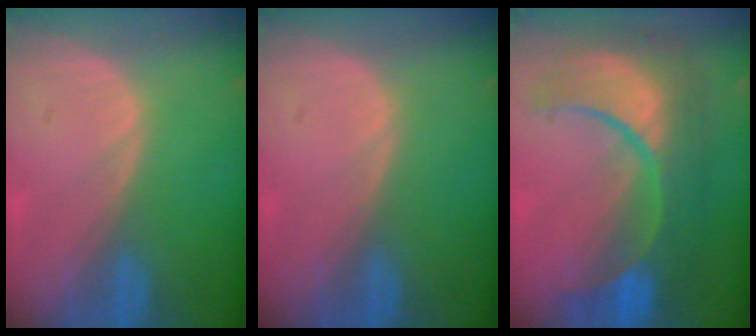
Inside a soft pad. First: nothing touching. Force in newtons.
{"total": 0.0}
{"total": 12.5, "press": 12.4, "slide": 1.3}